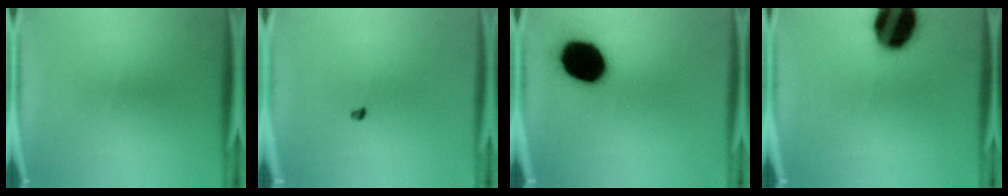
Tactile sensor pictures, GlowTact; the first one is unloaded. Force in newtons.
{"total": 1.1}
{"total": 18.9}
{"total": 18.6}